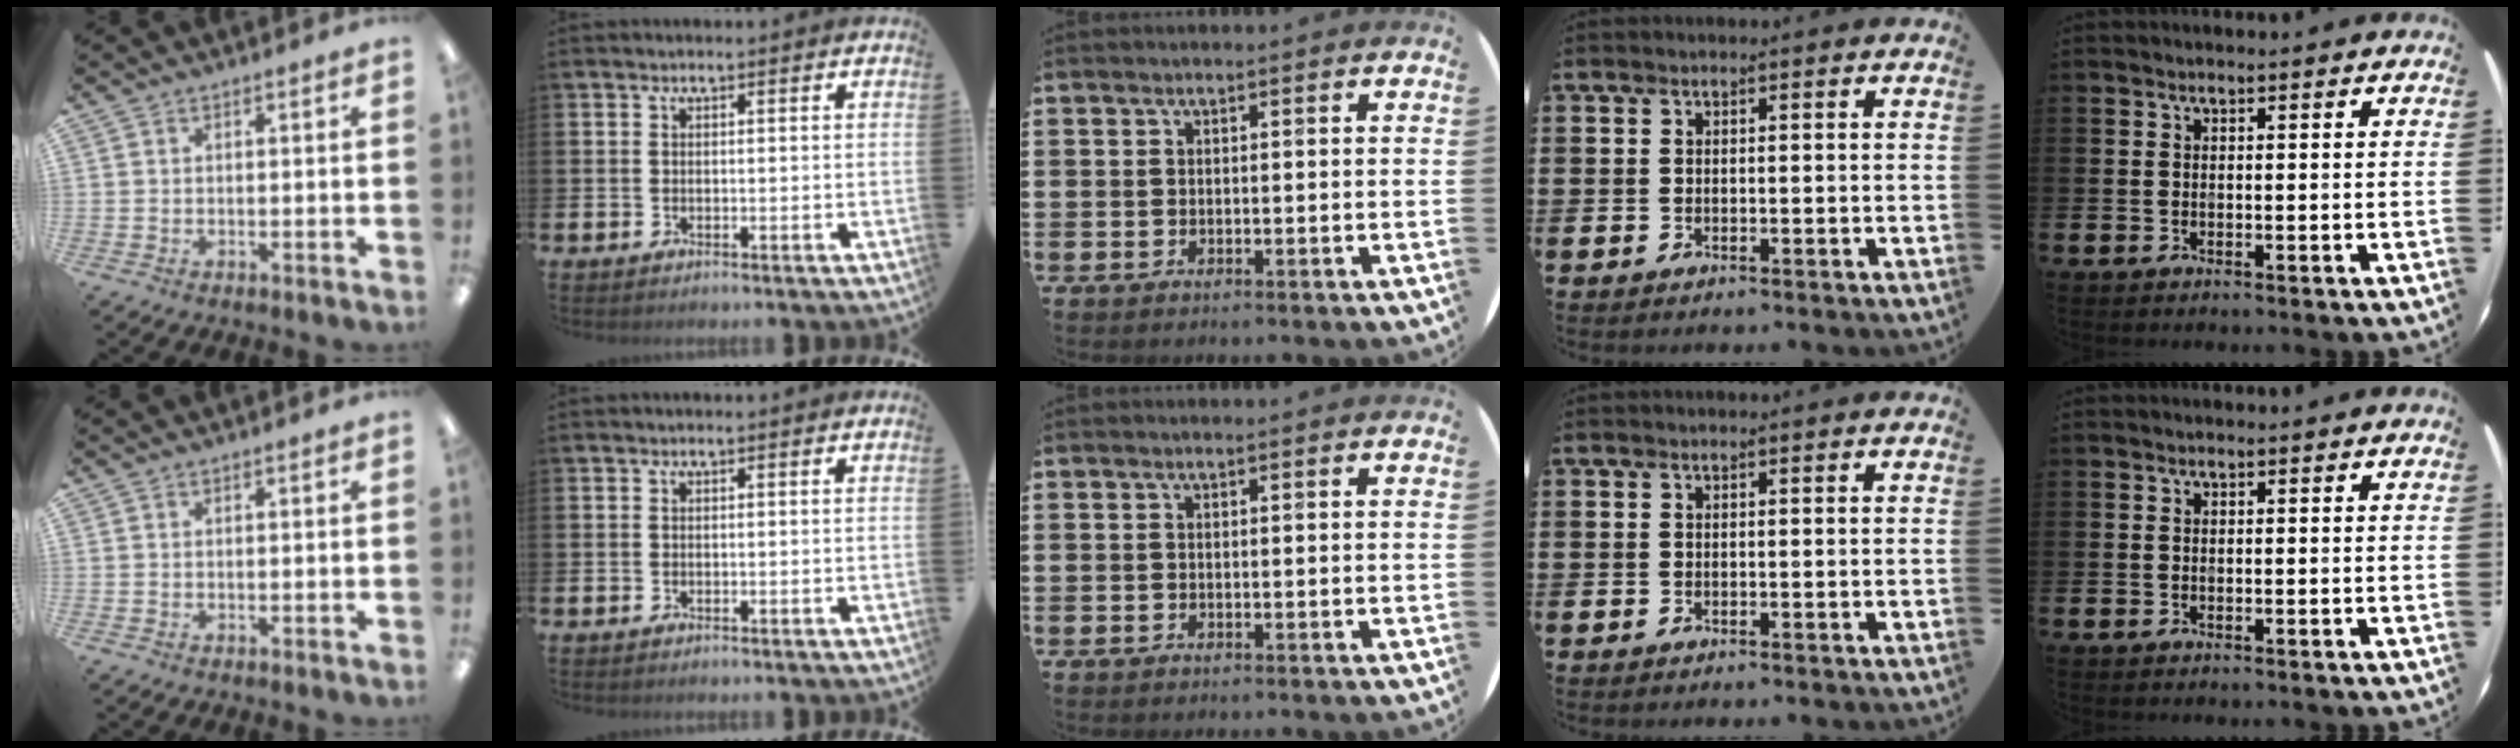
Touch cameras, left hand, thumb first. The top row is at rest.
{}